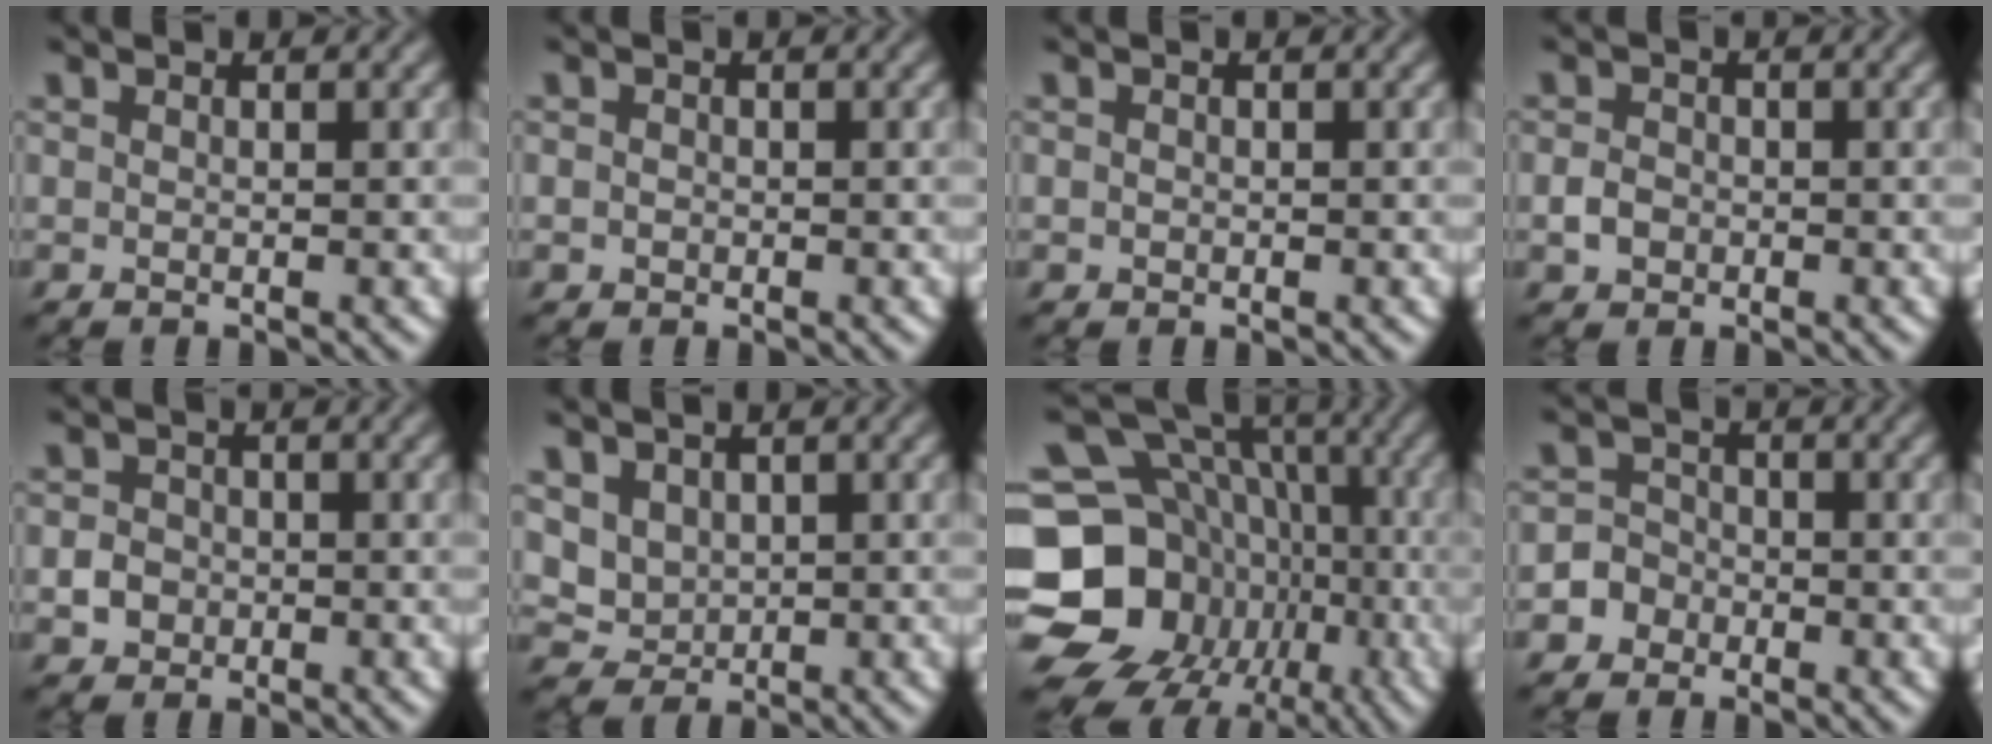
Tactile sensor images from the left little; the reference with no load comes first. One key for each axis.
{"total": 1.0, "fx": 0.0, "fy": 0.9, "fz": 0.4, "tx": 0.005, "ty": 0.005, "tz": -0.007}
{"total": 0.6, "fx": 0.0, "fy": 0.6, "fz": 0.3, "tx": 0.003, "ty": 0.001, "tz": -0.004}
{"total": 1.5, "fx": -0.6, "fy": 1.2, "fz": 0.6, "tx": -0.011, "ty": 0.003, "tz": -0.015}
{"total": 2.5, "fx": -0.7, "fy": 2.2, "fz": 0.7, "tx": 0.008, "ty": 0.006, "tz": -0.025}
{"total": 2.5, "fx": 0.9, "fy": 2.1, "fz": 1.0, "tx": -0.038, "ty": -0.006, "tz": 0.026}
{"total": 19.5, "fx": -6.6, "fy": 16.7, "fz": 7.7, "tx": -0.159, "ty": -0.014, "tz": -0.117}
{"total": 3.6, "fx": -1.8, "fy": 3.0, "fz": 0.2, "tx": 0.025, "ty": 0.005, "tz": -0.046}